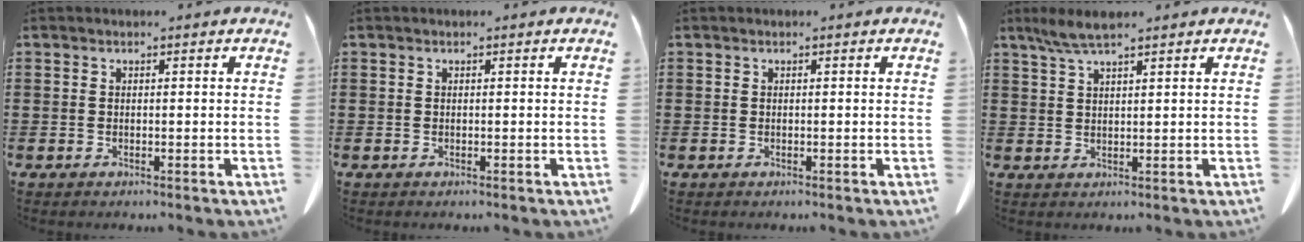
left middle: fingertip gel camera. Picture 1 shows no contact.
{"total": 0.0}
{"total": 0.0}
{"total": 4.1, "force": [2.9, 0.6, 2.8], "torque": [-0.060, 0.003, 0.053]}